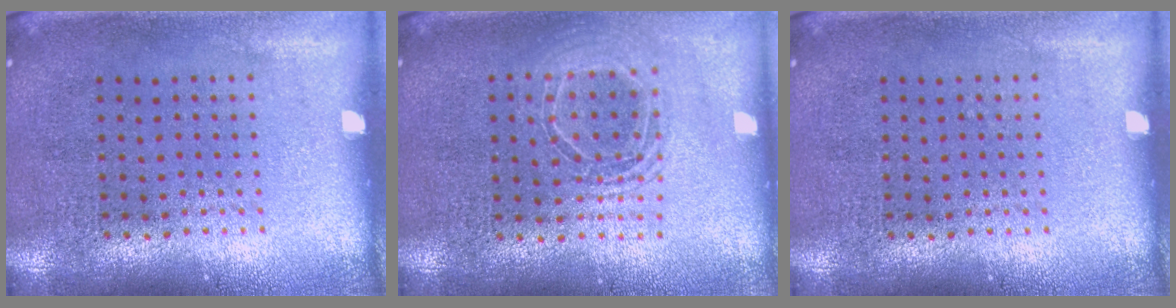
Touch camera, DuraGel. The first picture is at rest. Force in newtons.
{"total": 1.6, "press": 1.4, "slide": 0.8}
{"total": 0.0}